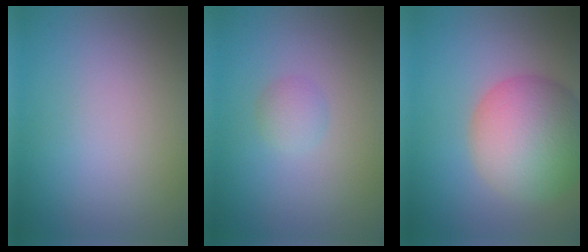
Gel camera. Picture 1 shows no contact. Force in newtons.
{"total": 1.4, "press": 1.4, "slide": 0.0}
{"total": 9.2, "press": 9.2, "slide": 0.6}